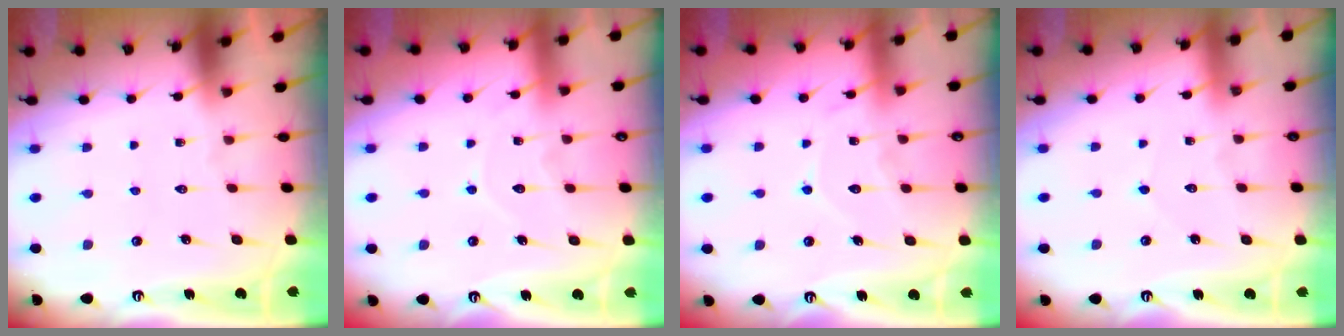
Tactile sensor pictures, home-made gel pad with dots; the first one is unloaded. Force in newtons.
{"total": 7.7, "press": 7.6, "slide": 0.7}
{"total": 9.7, "press": 9.7, "slide": 1.0}
{"total": 2.5, "press": 2.5, "slide": 0.2}